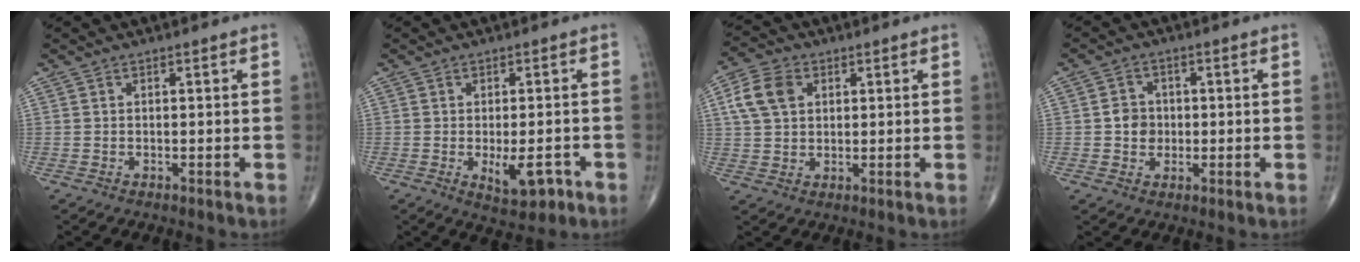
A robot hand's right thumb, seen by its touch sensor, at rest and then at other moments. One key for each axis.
{"total": 6.2, "fx": -2.1, "fy": 2.7, "fz": 5.2, "tx": -0.066, "ty": -0.001, "tz": -0.022}
{"total": 7.9, "fx": 2.4, "fy": 5.6, "fz": 5.0, "tx": -0.094, "ty": 0.007, "tz": 0.043}
{"total": 4.2, "fx": -0.1, "fy": 3.8, "fz": 1.9, "tx": -0.012, "ty": 0.005, "tz": -0.005}